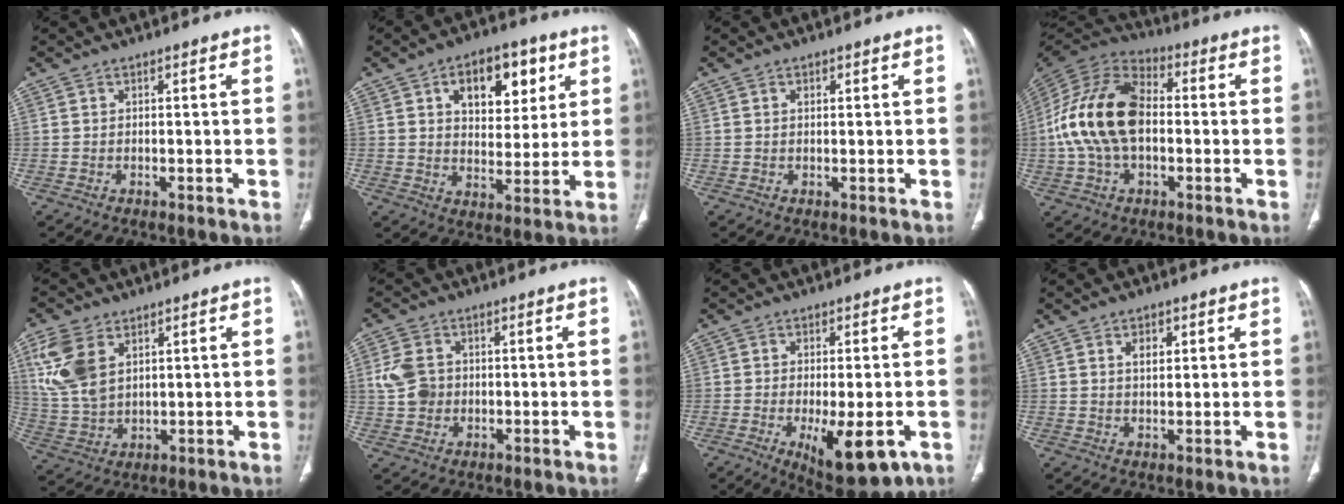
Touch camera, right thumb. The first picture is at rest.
{"total": 14.1, "force": [5.6, 8.5, 9.7], "torque": [-0.094, -0.015, 0.089]}
{"total": 1.4, "force": [0.7, 0.8, 0.9], "torque": [-0.012, -0.002, 0.011]}
{"total": 18.8, "force": [-0.5, 11.8, 14.7], "torque": [-0.286, 0.032, -0.016]}
{"total": 11.1, "force": [4.5, 6.9, 7.5], "torque": [-0.161, -0.009, 0.101]}
{"total": 6.0, "force": [0.5, 4.9, 3.5], "torque": [-0.060, 0.004, 0.011]}
{"total": 12.3, "force": [-5.4, 4.3, 10.2], "torque": [-0.136, 0.003, -0.069]}
{"total": 3.5, "force": [1.4, 2.0, 2.4], "torque": [-0.029, -0.007, 0.025]}